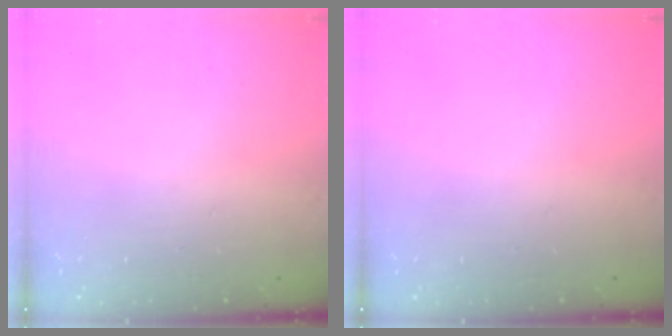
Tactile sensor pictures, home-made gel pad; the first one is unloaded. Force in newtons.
{"total": 0.0}